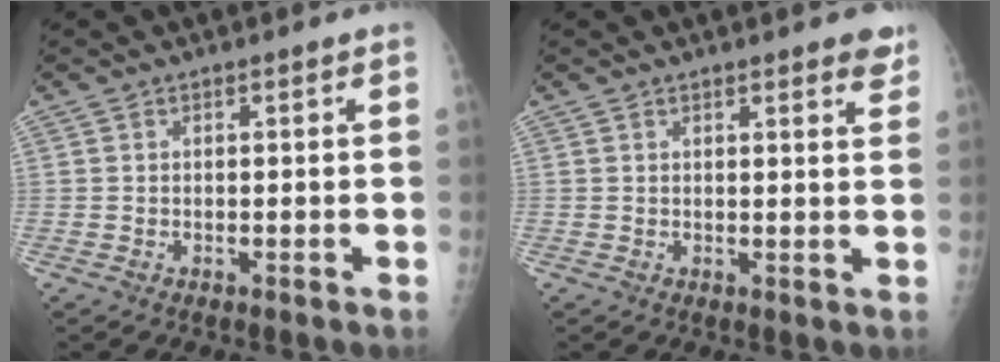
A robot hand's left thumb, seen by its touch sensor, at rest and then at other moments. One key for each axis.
{"total": 4.4, "fx": 3.1, "fy": 1.2, "fz": 2.9, "tx": -0.015, "ty": -0.010, "tz": 0.032}